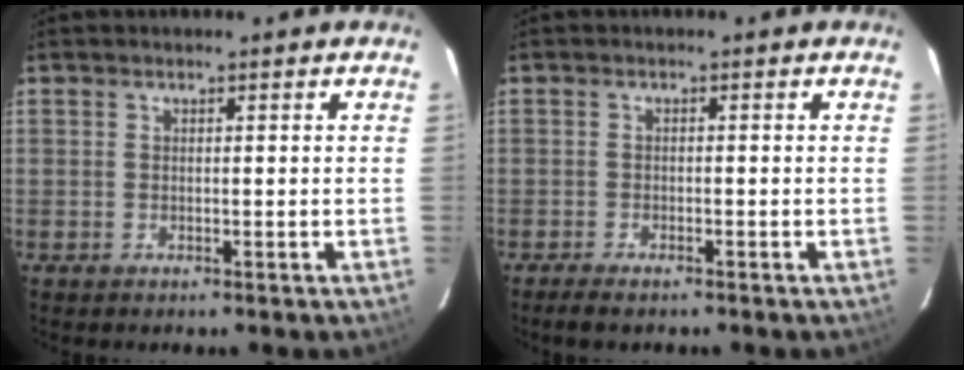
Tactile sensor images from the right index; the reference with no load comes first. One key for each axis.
{"total": 2.8, "fx": -2.4, "fy": 0.6, "fz": 1.4, "tx": -0.037, "ty": -0.009, "tz": -0.042}